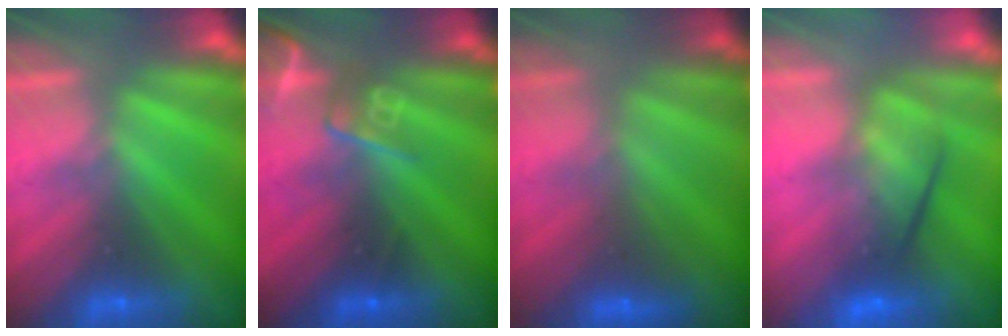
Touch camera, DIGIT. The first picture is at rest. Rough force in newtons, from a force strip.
{"total": 2.6}
{"total": 2.5}
{"total": 7.3}